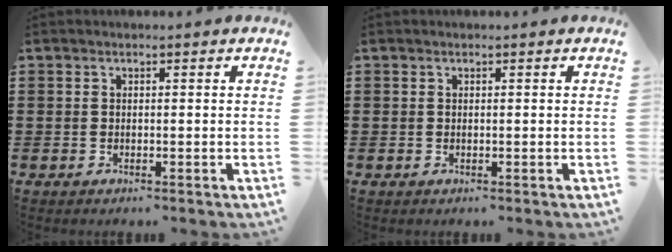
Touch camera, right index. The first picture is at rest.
{"total": 0.0}